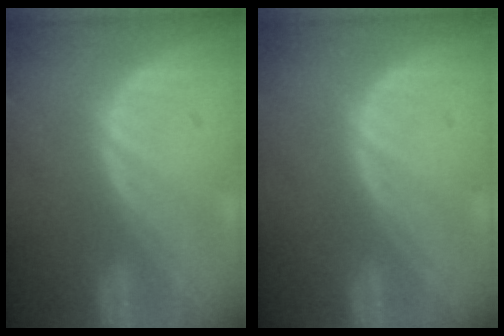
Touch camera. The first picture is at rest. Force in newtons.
{"total": 0.0}